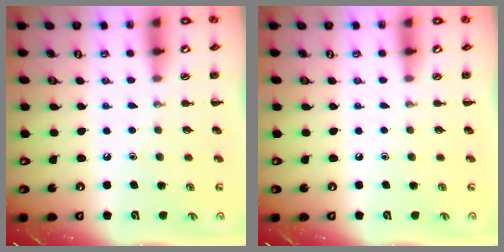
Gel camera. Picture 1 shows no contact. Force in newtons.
{"total": 0.0}